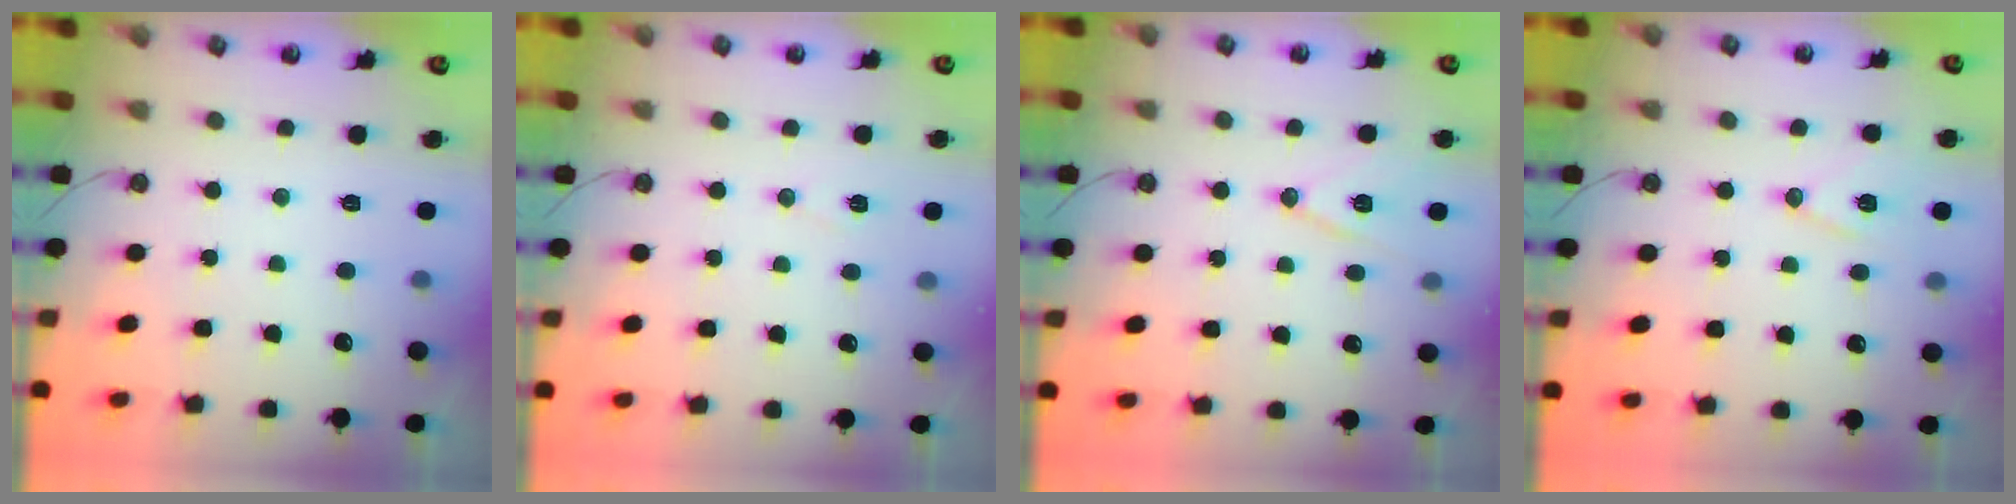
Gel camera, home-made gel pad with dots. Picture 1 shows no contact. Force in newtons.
{"total": 6.5, "press": 4.7, "slide": 4.6}
{"total": 11.3, "press": 10.8, "slide": 3.2}
{"total": 10.5, "press": 9.9, "slide": 3.6}